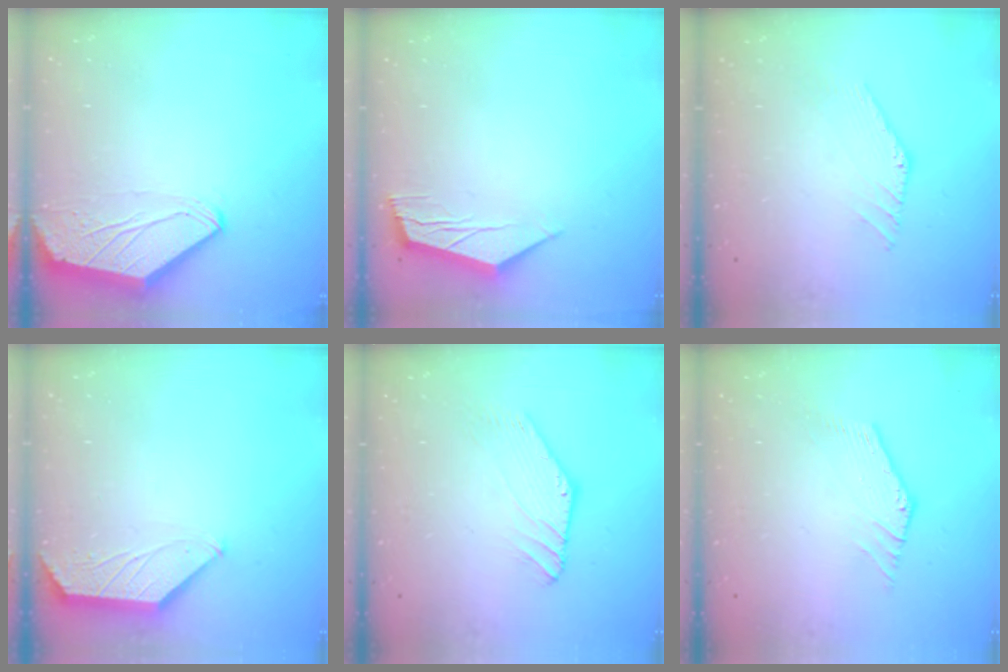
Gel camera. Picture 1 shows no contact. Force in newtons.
{"total": 5.7, "press": 5.6, "slide": 0.6}
{"total": 0.7, "press": 0.6, "slide": 0.4}
{"total": 1.0, "press": 0.9, "slide": 0.2}
{"total": 1.3, "press": 1.3, "slide": 0.1}
{"total": 0.0}